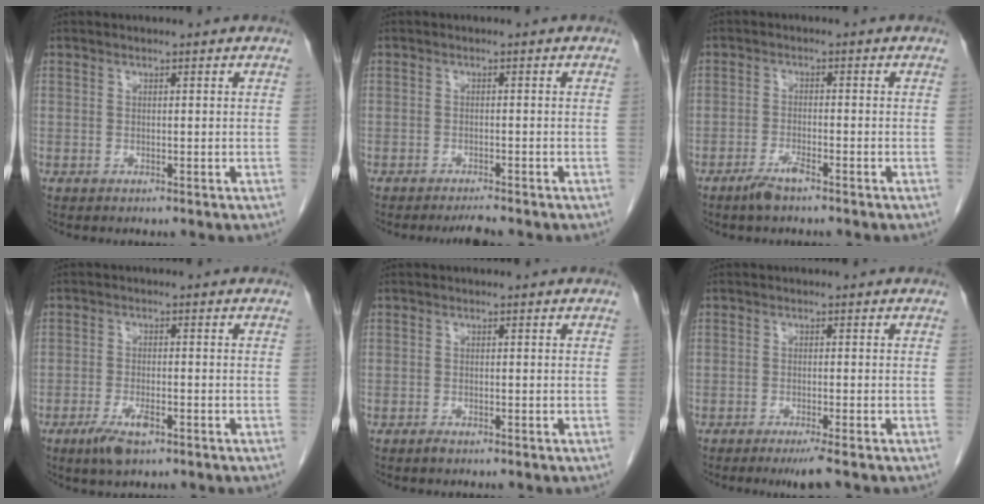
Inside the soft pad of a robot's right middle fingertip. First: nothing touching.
{"total": 2.1, "force": [-2.0, -0.1, 0.8], "torque": [-0.016, -0.006, -0.030]}
{"total": 3.2, "force": [-2.4, 0.4, 2.0], "torque": [-0.043, -0.002, -0.046]}
{"total": 4.4, "force": [-2.6, 1.2, 3.3], "torque": [-0.069, -0.005, -0.042]}
{"total": 0.8, "force": [-0.7, 0.2, 0.4], "torque": [-0.011, -0.001, -0.010]}
{"total": 3.5, "force": [-2.6, -0.2, 2.3], "torque": [-0.032, -0.008, -0.042]}